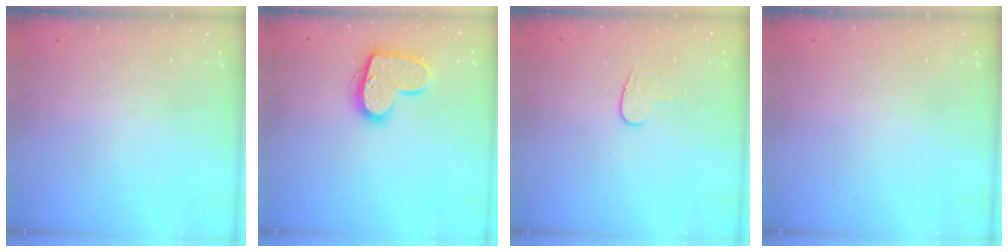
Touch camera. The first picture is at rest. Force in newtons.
{"total": 15.7, "press": 15.6, "slide": 0.9}
{"total": 6.6, "press": 6.6, "slide": 0.6}
{"total": 0.0}